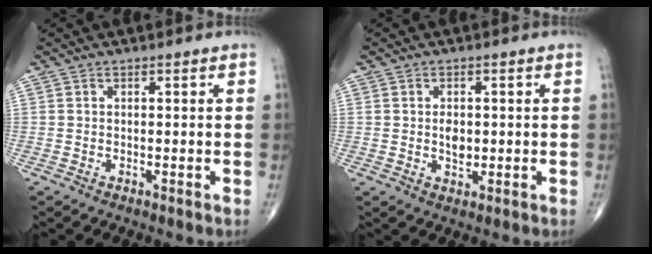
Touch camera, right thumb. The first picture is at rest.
{"total": 3.2, "force": [0.1, 2.1, 2.4], "torque": [-0.029, -0.002, 0.005]}